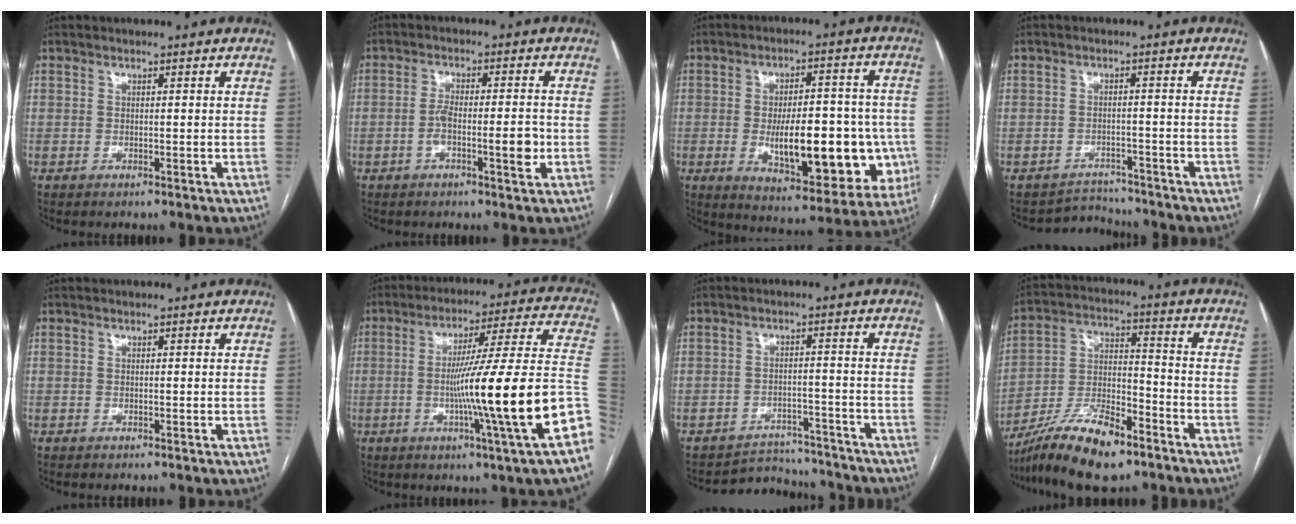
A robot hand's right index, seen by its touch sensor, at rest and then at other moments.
{"total": 6.1, "force": [-1.7, 1.4, 5.7], "torque": [-0.096, 0.007, -0.027]}
{"total": 19.1, "force": [-3.4, 7.5, 17.2], "torque": [-0.216, 0.016, -0.025]}
{"total": 3.9, "force": [-3.4, 1.0, -1.5], "torque": [0.028, 0.015, -0.051]}
{"total": 0.0}
{"total": 22.3, "force": [-5.9, -1.3, 21.4], "torque": [-0.242, 0.006, -0.099]}
{"total": 8.2, "force": [-7.7, 2.6, -1.0], "torque": [0.029, 0.027, -0.104]}
{"total": 15.2, "force": [-10.9, 4.1, 9.8], "torque": [-0.192, 0.000, -0.194]}